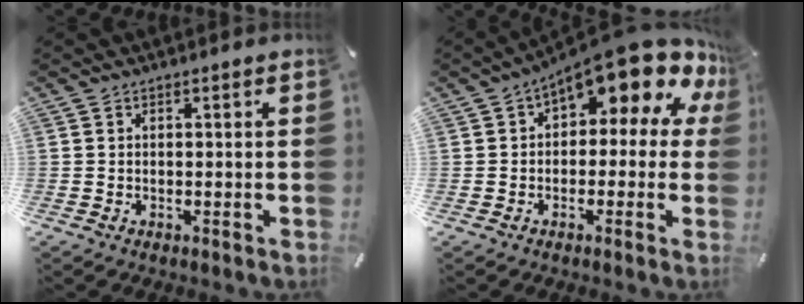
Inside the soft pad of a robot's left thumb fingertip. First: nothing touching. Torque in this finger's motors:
{"motor_torque": [2.05, 2.95, 2.11, -0.67, 0.15]}